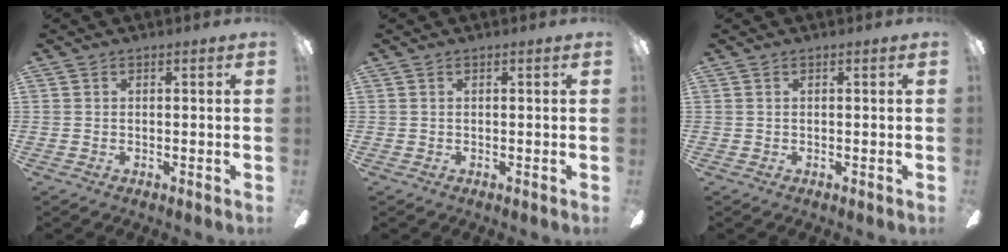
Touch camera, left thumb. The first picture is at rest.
{"total": 0.0}
{"total": 0.0}